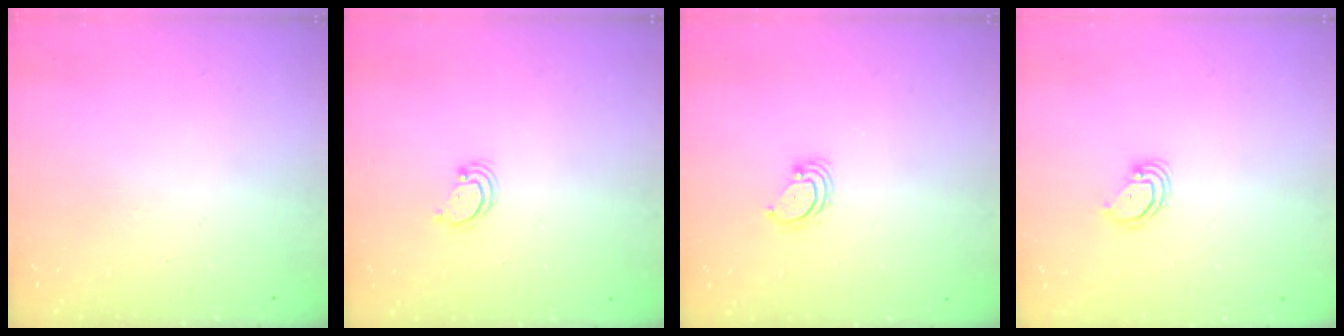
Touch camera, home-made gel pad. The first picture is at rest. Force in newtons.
{"total": 2.2, "press": 2.2, "slide": 0.2}
{"total": 3.1, "press": 3.1, "slide": 0.3}
{"total": 3.6, "press": 3.6, "slide": 0.3}